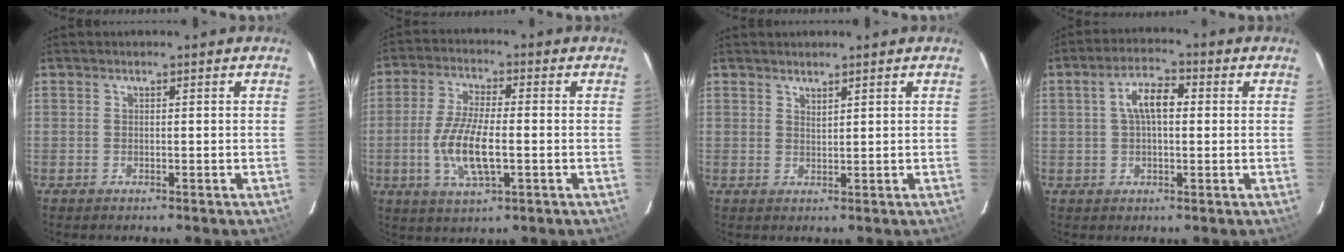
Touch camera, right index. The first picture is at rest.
{"total": 10.4, "force": [-2.1, 3.1, 9.7], "torque": [-0.199, -0.006, -0.041]}
{"total": 1.3, "force": [1.2, 0.2, 0.5], "torque": [-0.008, 0.000, 0.021]}
{"total": 6.5, "force": [1.0, 3.0, 5.7], "torque": [-0.106, 0.019, 0.019]}